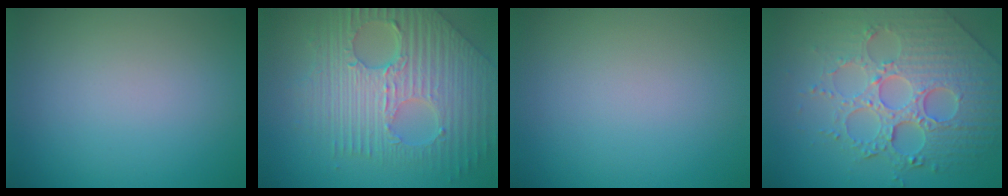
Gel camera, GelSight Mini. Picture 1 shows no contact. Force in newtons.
{"total": 9.7, "press": 6.7, "slide": 7.1}
{"total": 0.0}
{"total": 8.1, "press": 6.0, "slide": 5.4}